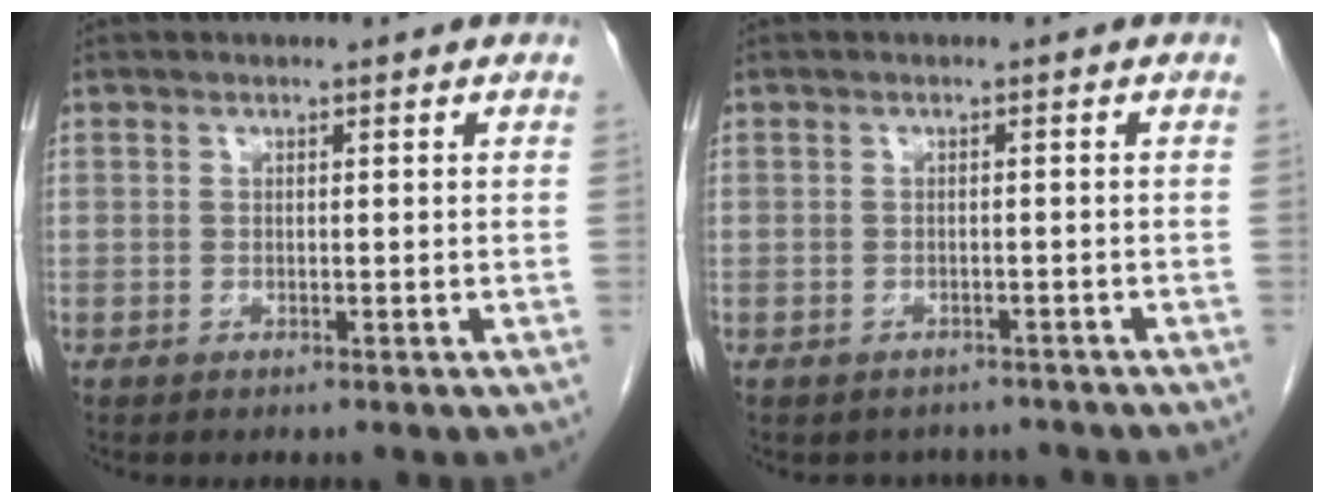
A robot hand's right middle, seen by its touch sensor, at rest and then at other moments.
{"total": 3.4, "force": [-3.0, 1.5, -0.1], "torque": [0.001, 0.007, -0.041]}